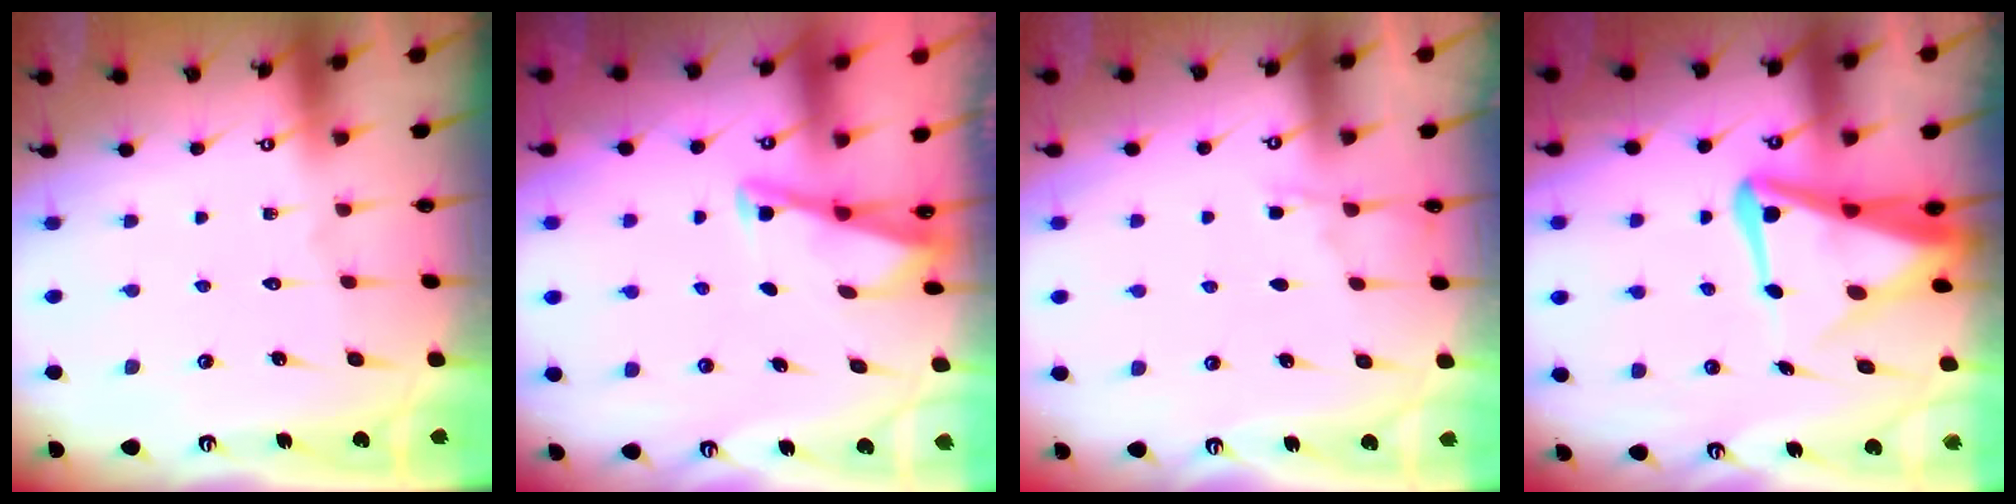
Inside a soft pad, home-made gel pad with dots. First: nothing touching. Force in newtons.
{"total": 2.9, "press": 2.9, "slide": 0.4}
{"total": 2.9, "press": 2.9, "slide": 0.4}
{"total": 9.8, "press": 9.8, "slide": 1.1}